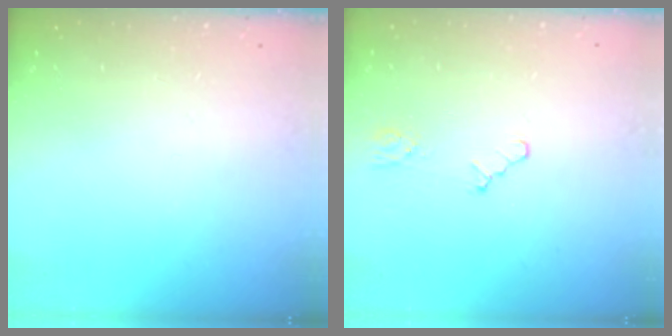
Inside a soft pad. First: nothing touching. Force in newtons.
{"total": 2.3, "press": 2.3, "slide": 0.3}